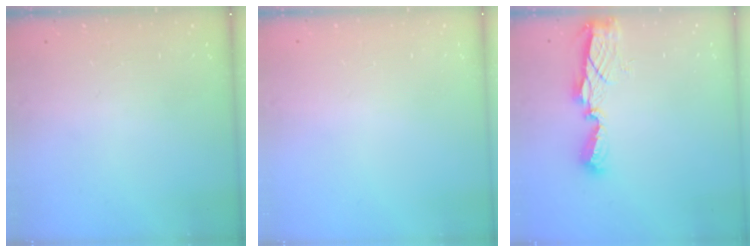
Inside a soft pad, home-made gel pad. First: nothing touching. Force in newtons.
{"total": 0.8, "press": 0.8, "slide": 0.1}
{"total": 7.4, "press": 7.4, "slide": 0.2}